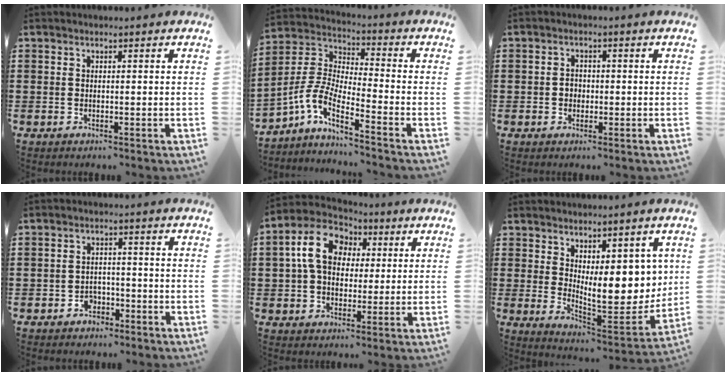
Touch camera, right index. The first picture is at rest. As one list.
[{"total": 5.5, "force": [-3.9, 0.8, 3.7], "torque": [-0.119, -0.035, -0.092]}, {"total": 1.7, "force": [-0.3, 1.5, 0.8], "torque": [-0.018, 0.004, -0.008]}, {"total": 2.4, "force": [-1.8, 1.5, 0.6], "torque": [-0.019, -0.001, -0.039]}, {"total": 9.9, "force": [2.3, 7.6, 5.9], "torque": [-0.145, 0.017, 0.038]}, {"total": 8.2, "force": [2.8, 4.7, 6.2], "torque": [-0.086, -0.036, 0.053]}]